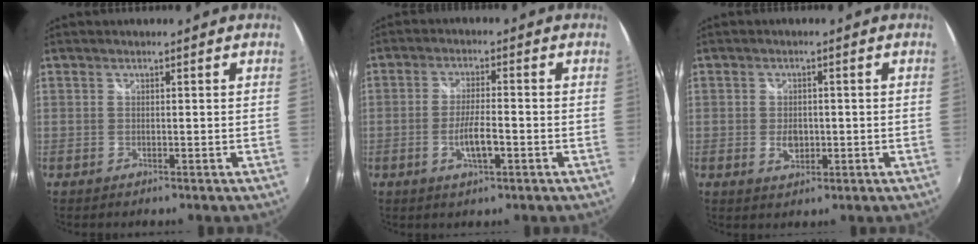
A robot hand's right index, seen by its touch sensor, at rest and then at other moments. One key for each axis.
{"total": 5.7, "fx": -2.1, "fy": 1.2, "fz": 5.1, "tx": -0.100, "ty": -0.005, "tz": -0.037}
{"total": 3.5, "fx": -0.8, "fy": 2.3, "fz": 2.5, "tx": -0.044, "ty": -0.003, "tz": -0.011}